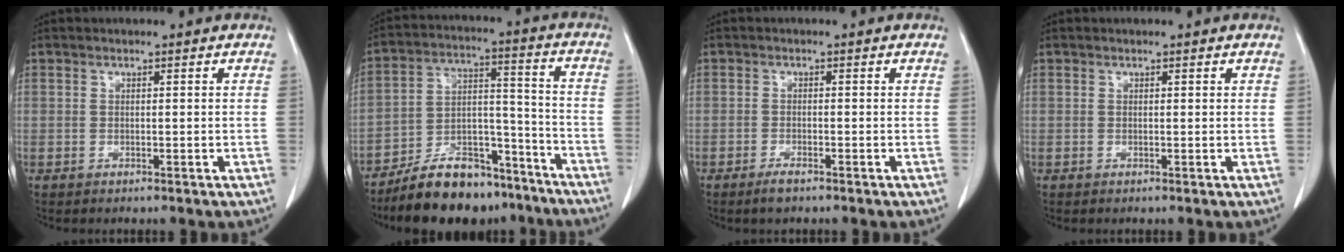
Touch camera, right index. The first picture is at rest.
{"total": 15.2, "force": [-12.4, 5.8, 6.6], "torque": [-0.098, 0.039, -0.205]}
{"total": 2.1, "force": [-1.6, 0.4, 1.3], "torque": [-0.028, -0.003, -0.028]}
{"total": 0.0}